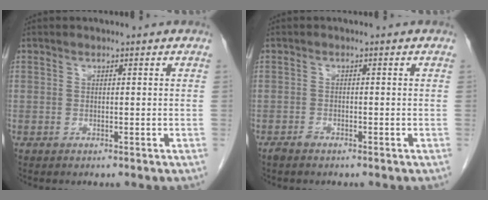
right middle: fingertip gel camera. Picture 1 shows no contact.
{"total": 1.2, "force": [-1.0, 0.4, 0.5], "torque": [-0.015, -0.001, -0.018]}